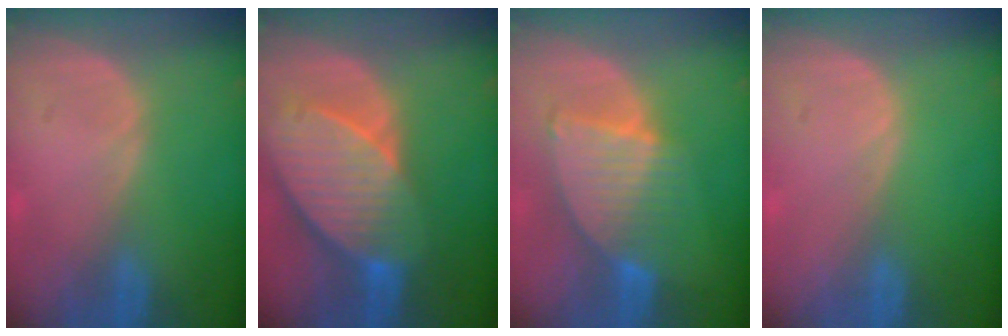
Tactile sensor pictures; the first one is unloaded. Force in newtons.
{"total": 10.7, "press": 9.4, "slide": 5.1}
{"total": 7.3, "press": 6.8, "slide": 2.8}
{"total": 0.0}